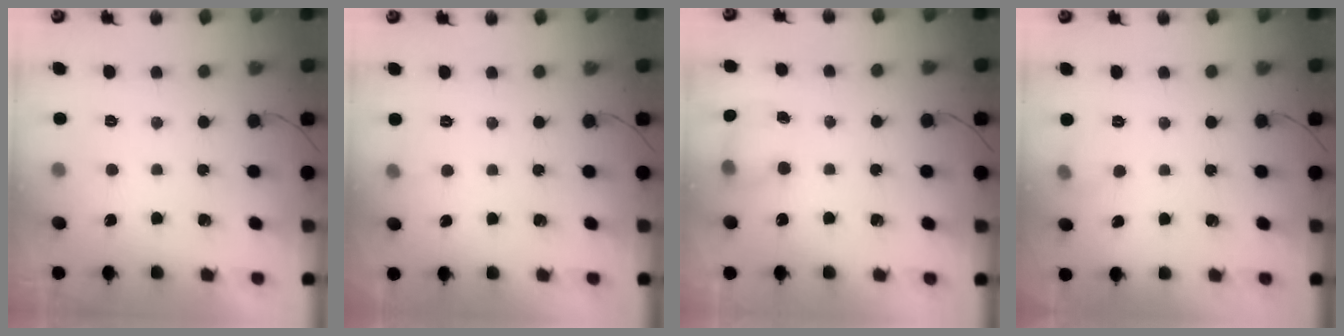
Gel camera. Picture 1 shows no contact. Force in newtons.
{"total": 2.3, "press": 2.1, "slide": 0.9}
{"total": 5.6, "press": 5.6, "slide": 0.6}
{"total": 4.2, "press": 3.9, "slide": 1.6}